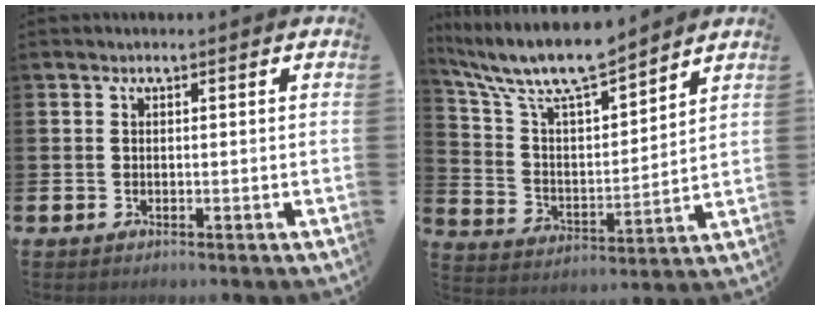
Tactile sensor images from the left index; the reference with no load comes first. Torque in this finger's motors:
{"motor_torque": [0.28, -0.43, 0.95, 0.21]}